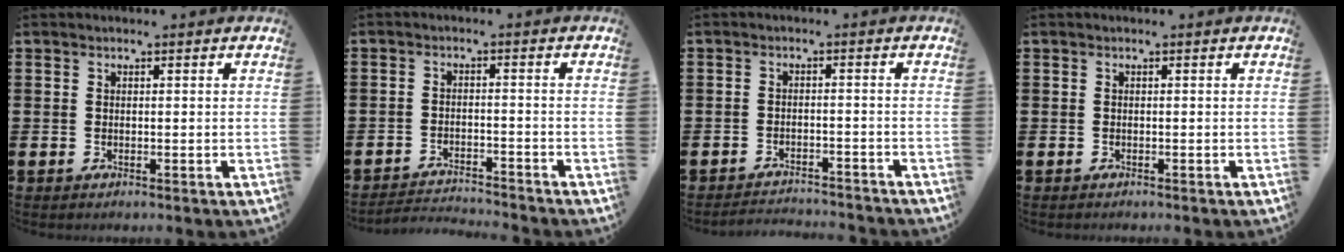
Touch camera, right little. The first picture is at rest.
{"total": 2.6, "force": [-2.6, -0.1, -0.1], "torque": [-0.004, 0.002, -0.056]}
{"total": 2.3, "force": [-2.3, -0.1, 0.0], "torque": [-0.005, 0.004, -0.049]}
{"total": 0.0}